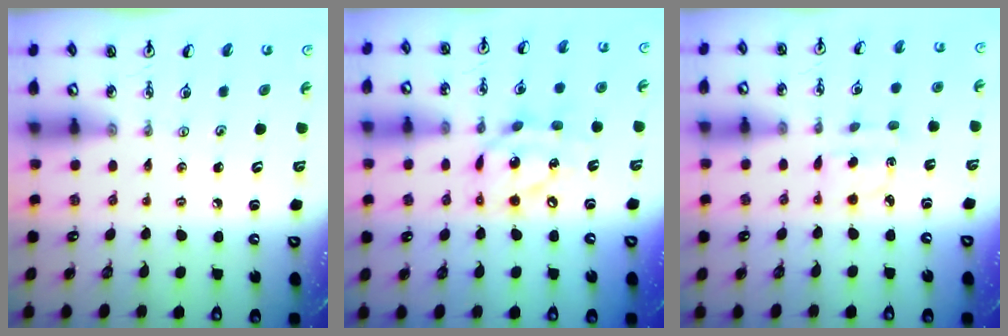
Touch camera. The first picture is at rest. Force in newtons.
{"total": 13.6, "press": 13.6, "slide": 1.4}
{"total": 2.6, "press": 2.5, "slide": 0.7}